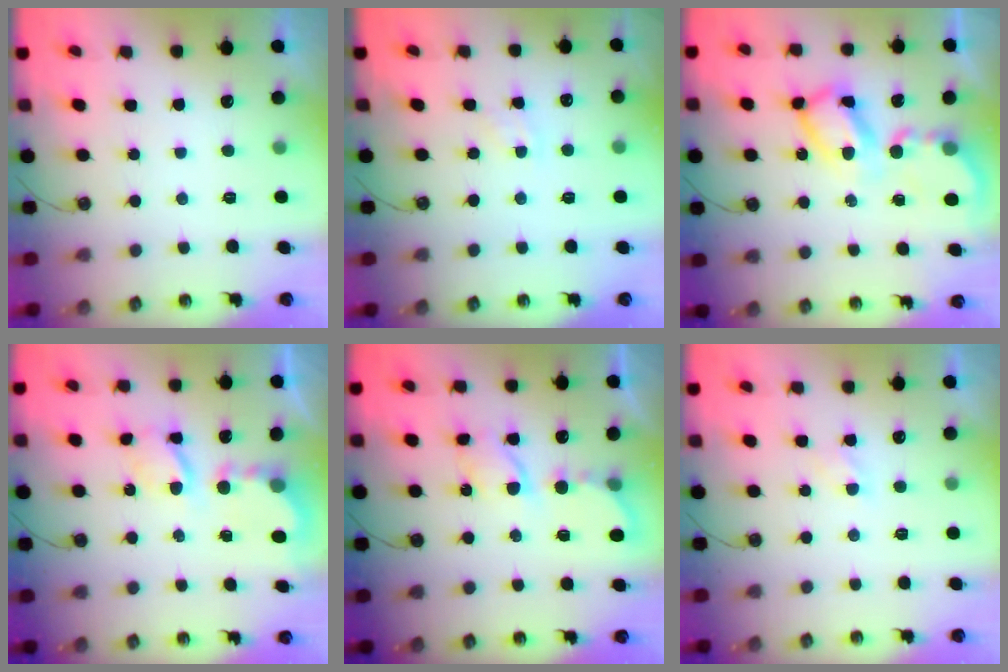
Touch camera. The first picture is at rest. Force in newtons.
{"total": 3.8, "press": 3.7, "slide": 0.5}
{"total": 12.2, "press": 12.1, "slide": 1.1}
{"total": 5.8, "press": 5.8, "slide": 0.3}
{"total": 6.4, "press": 6.3, "slide": 0.4}
{"total": 2.4, "press": 2.4, "slide": 0.3}